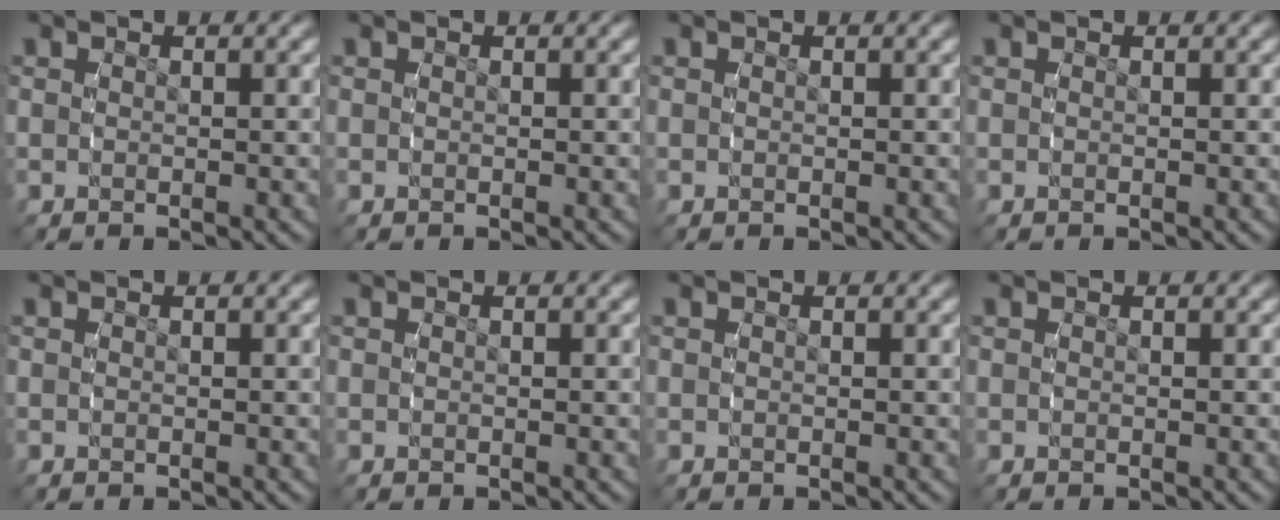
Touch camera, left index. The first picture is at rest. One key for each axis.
{"total": 0.0}
{"total": 0.0}
{"total": 0.0}
{"total": 0.0}
{"total": 0.0}
{"total": 1.1, "fx": -0.2, "fy": -1.0, "fz": -0.3, "tx": 0.013, "ty": -0.007, "tz": 0.005}
{"total": 0.0}